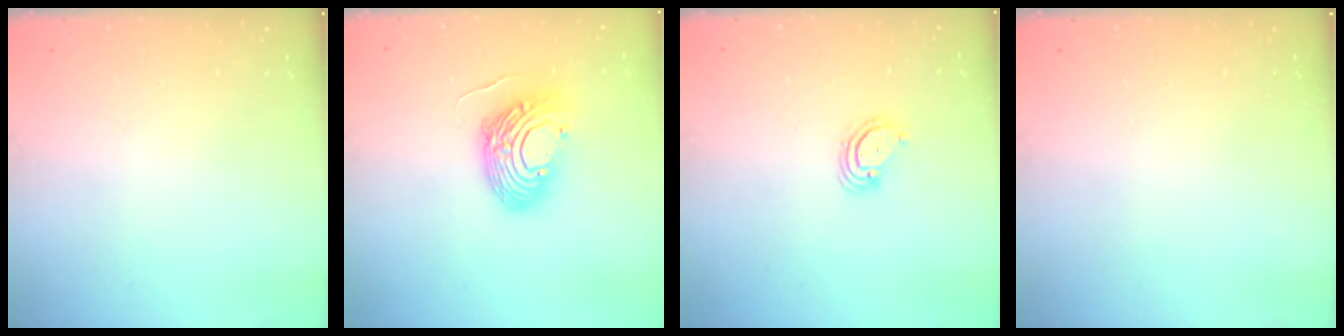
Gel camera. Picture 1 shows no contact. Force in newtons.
{"total": 12.9, "press": 12.9, "slide": 1.2}
{"total": 3.5, "press": 3.5, "slide": 0.3}
{"total": 0.0}